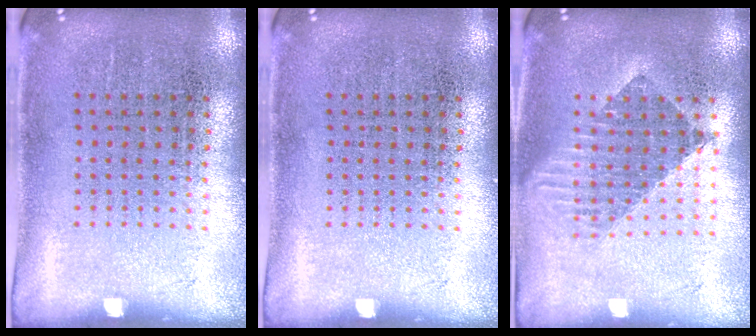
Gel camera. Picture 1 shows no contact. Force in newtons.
{"total": 0.0}
{"total": 1.5, "press": 1.3, "slide": 0.8}